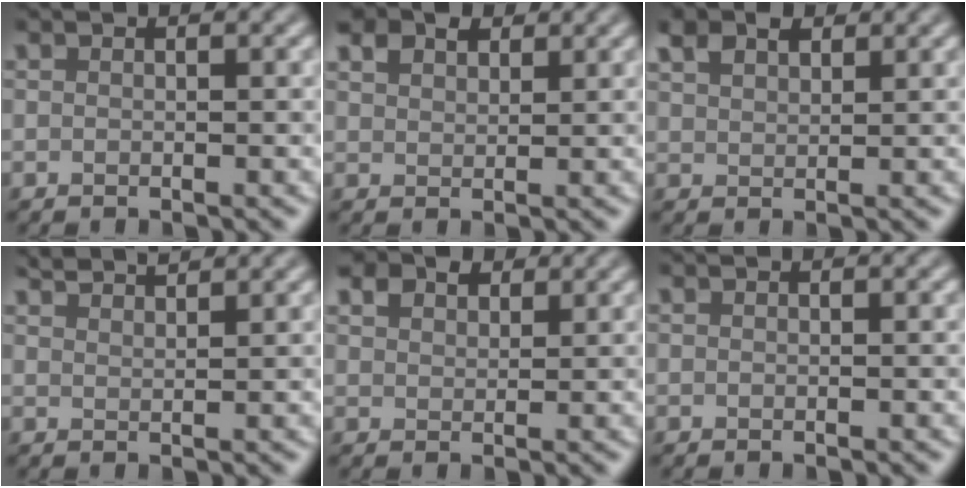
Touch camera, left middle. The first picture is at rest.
{"total": 2.8, "force": [1.9, 1.7, 1.3], "torque": [-0.030, 0.008, 0.037]}
{"total": 3.2, "force": [2.1, 1.7, 1.6], "torque": [-0.039, 0.010, 0.043]}
{"total": 2.6, "force": [2.5, 0.3, 0.8], "torque": [-0.006, 0.007, 0.037]}
{"total": 2.6, "force": [1.8, 1.5, 1.1], "torque": [-0.026, 0.007, 0.033]}
{"total": 0.0}